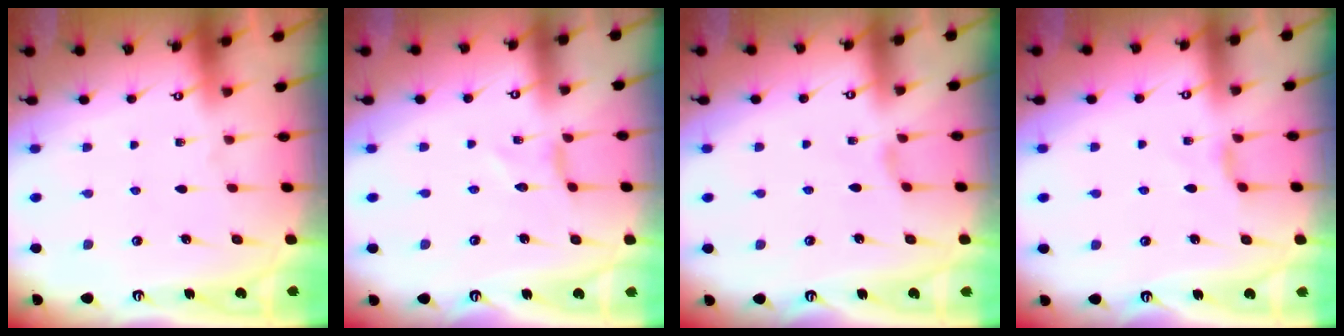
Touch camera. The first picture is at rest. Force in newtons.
{"total": 0.0}
{"total": 1.9, "press": 1.8, "slide": 0.5}
{"total": 2.8, "press": 2.8, "slide": 0.6}